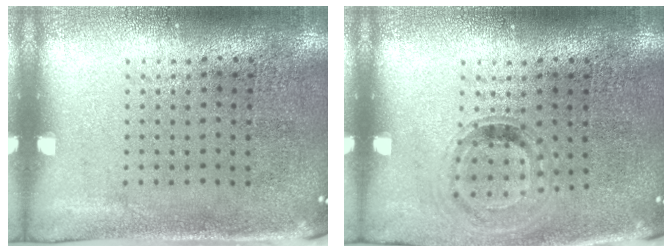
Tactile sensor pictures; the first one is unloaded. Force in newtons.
{"total": 0.9, "press": 0.9, "slide": 0.2}